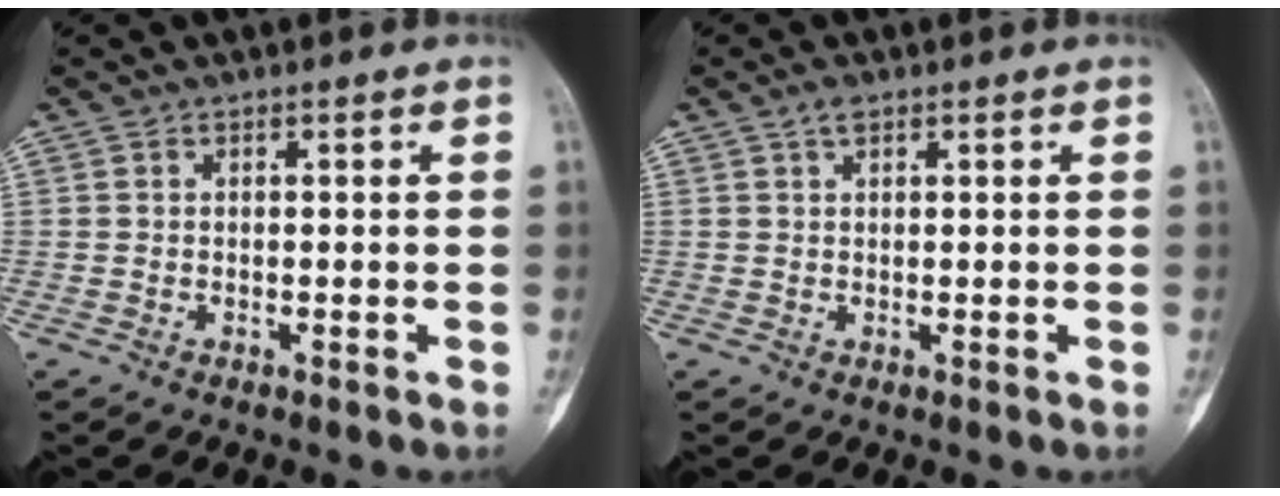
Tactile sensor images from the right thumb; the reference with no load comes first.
{"total": 1.5, "force": [1.0, 0.8, 0.9], "torque": [-0.012, 0.001, 0.015]}